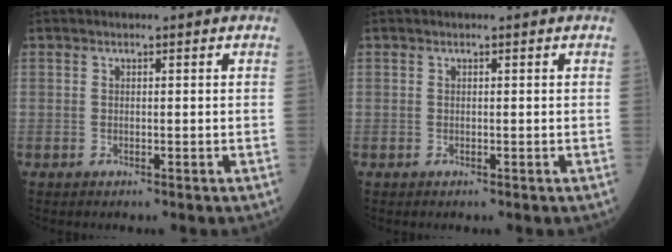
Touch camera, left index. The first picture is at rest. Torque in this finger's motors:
{"motor_torque": [0.00, 0.00, -0.01, 0.00]}